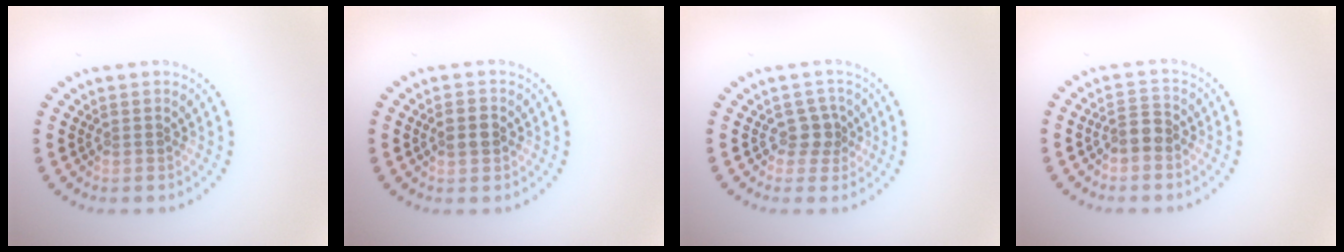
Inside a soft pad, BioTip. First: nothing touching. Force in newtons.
{"total": 1.7, "press": 1.7, "slide": 0.1}
{"total": 1.8, "press": 1.4, "slide": 1.1}
{"total": 2.0, "press": 1.7, "slide": 1.0}